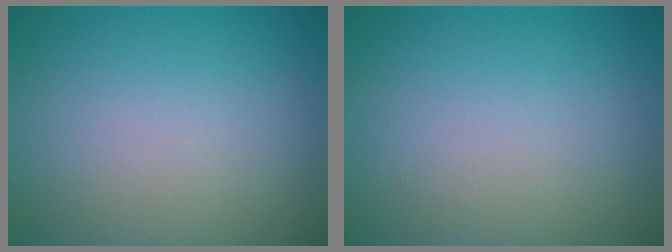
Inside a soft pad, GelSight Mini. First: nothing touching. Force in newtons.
{"total": 0.0}